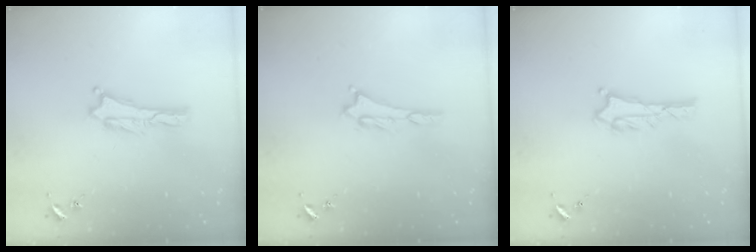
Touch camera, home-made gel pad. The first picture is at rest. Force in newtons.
{"total": 0.7, "press": 0.7, "slide": 0.3}
{"total": 2.0, "press": 2.0, "slide": 0.3}